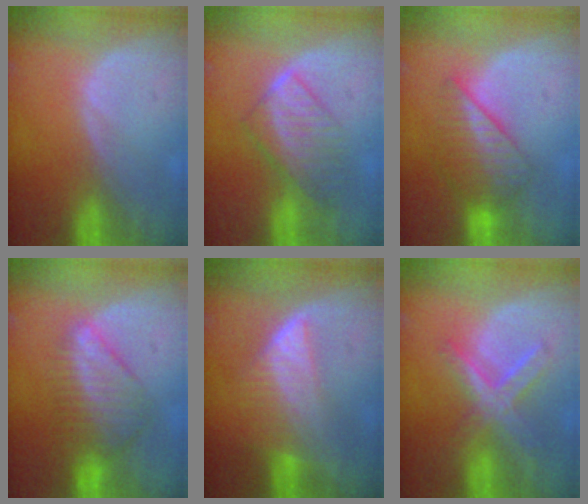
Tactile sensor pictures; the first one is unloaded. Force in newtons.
{"total": 6.7, "press": 6.4, "slide": 1.9}
{"total": 6.3, "press": 6.1, "slide": 1.4}
{"total": 6.7, "press": 6.6, "slide": 1.3}
{"total": 6.9, "press": 6.1, "slide": 3.2}
{"total": 7.2, "press": 6.4, "slide": 3.4}